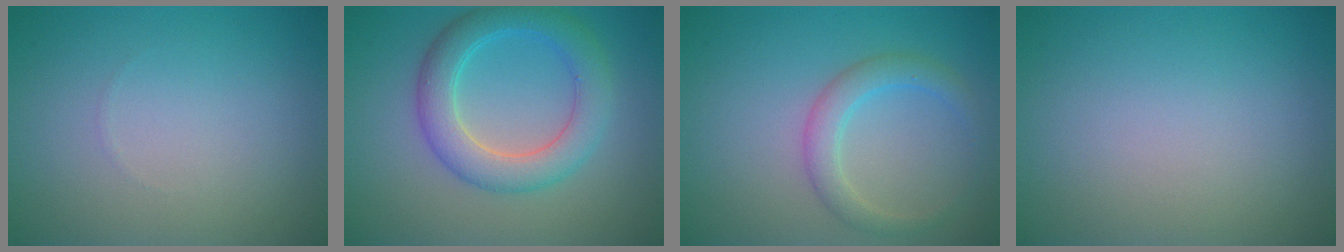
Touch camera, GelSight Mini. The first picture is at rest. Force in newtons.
{"total": 5.1, "press": 5.1, "slide": 0.2}
{"total": 2.7, "press": 2.7, "slide": 0.2}
{"total": 0.0}